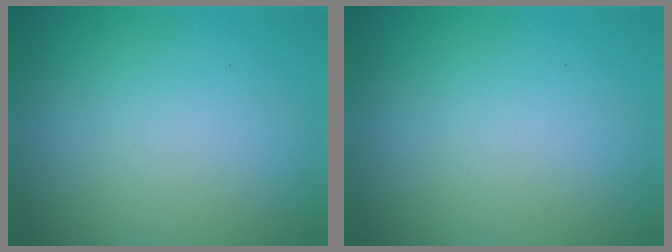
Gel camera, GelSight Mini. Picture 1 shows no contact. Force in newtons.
{"total": 0.0}